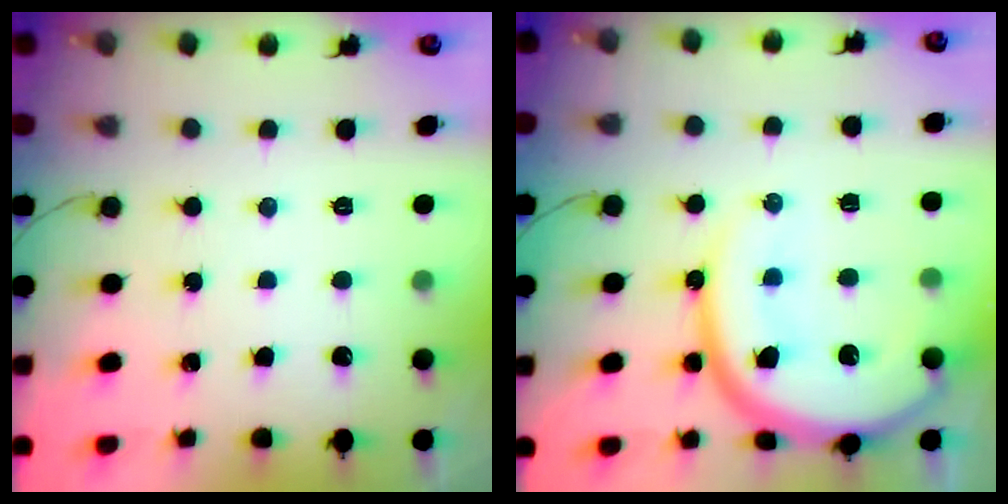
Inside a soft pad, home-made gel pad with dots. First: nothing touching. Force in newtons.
{"total": 17.2, "press": 17.1, "slide": 1.8}